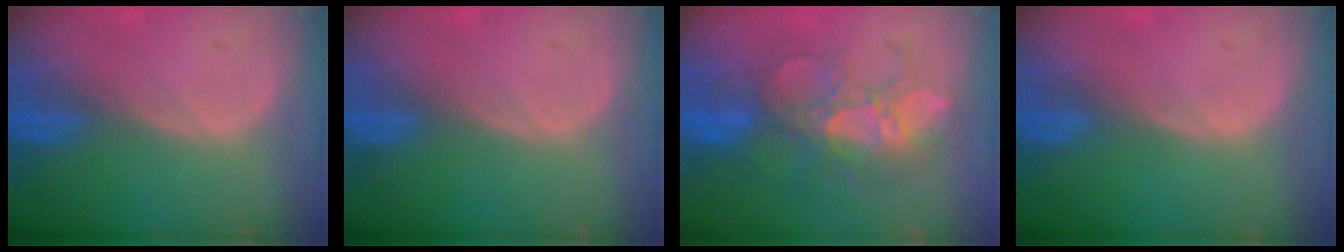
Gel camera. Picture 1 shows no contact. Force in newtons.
{"total": 0.0}
{"total": 10.1, "press": 9.2, "slide": 4.3}
{"total": 0.0}